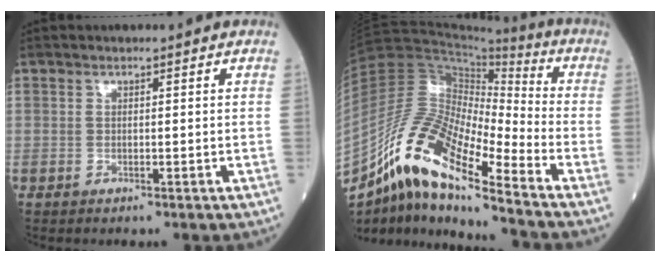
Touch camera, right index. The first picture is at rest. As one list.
[{"total": 16.4, "force": [-11.2, 2.9, 11.7], "torque": [-0.224, 0.013, -0.202]}]